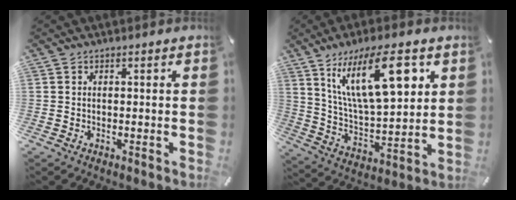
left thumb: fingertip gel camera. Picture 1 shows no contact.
{"total": 20.7, "force": [10.3, 8.0, 16.0], "torque": [-0.297, -0.034, 0.161]}